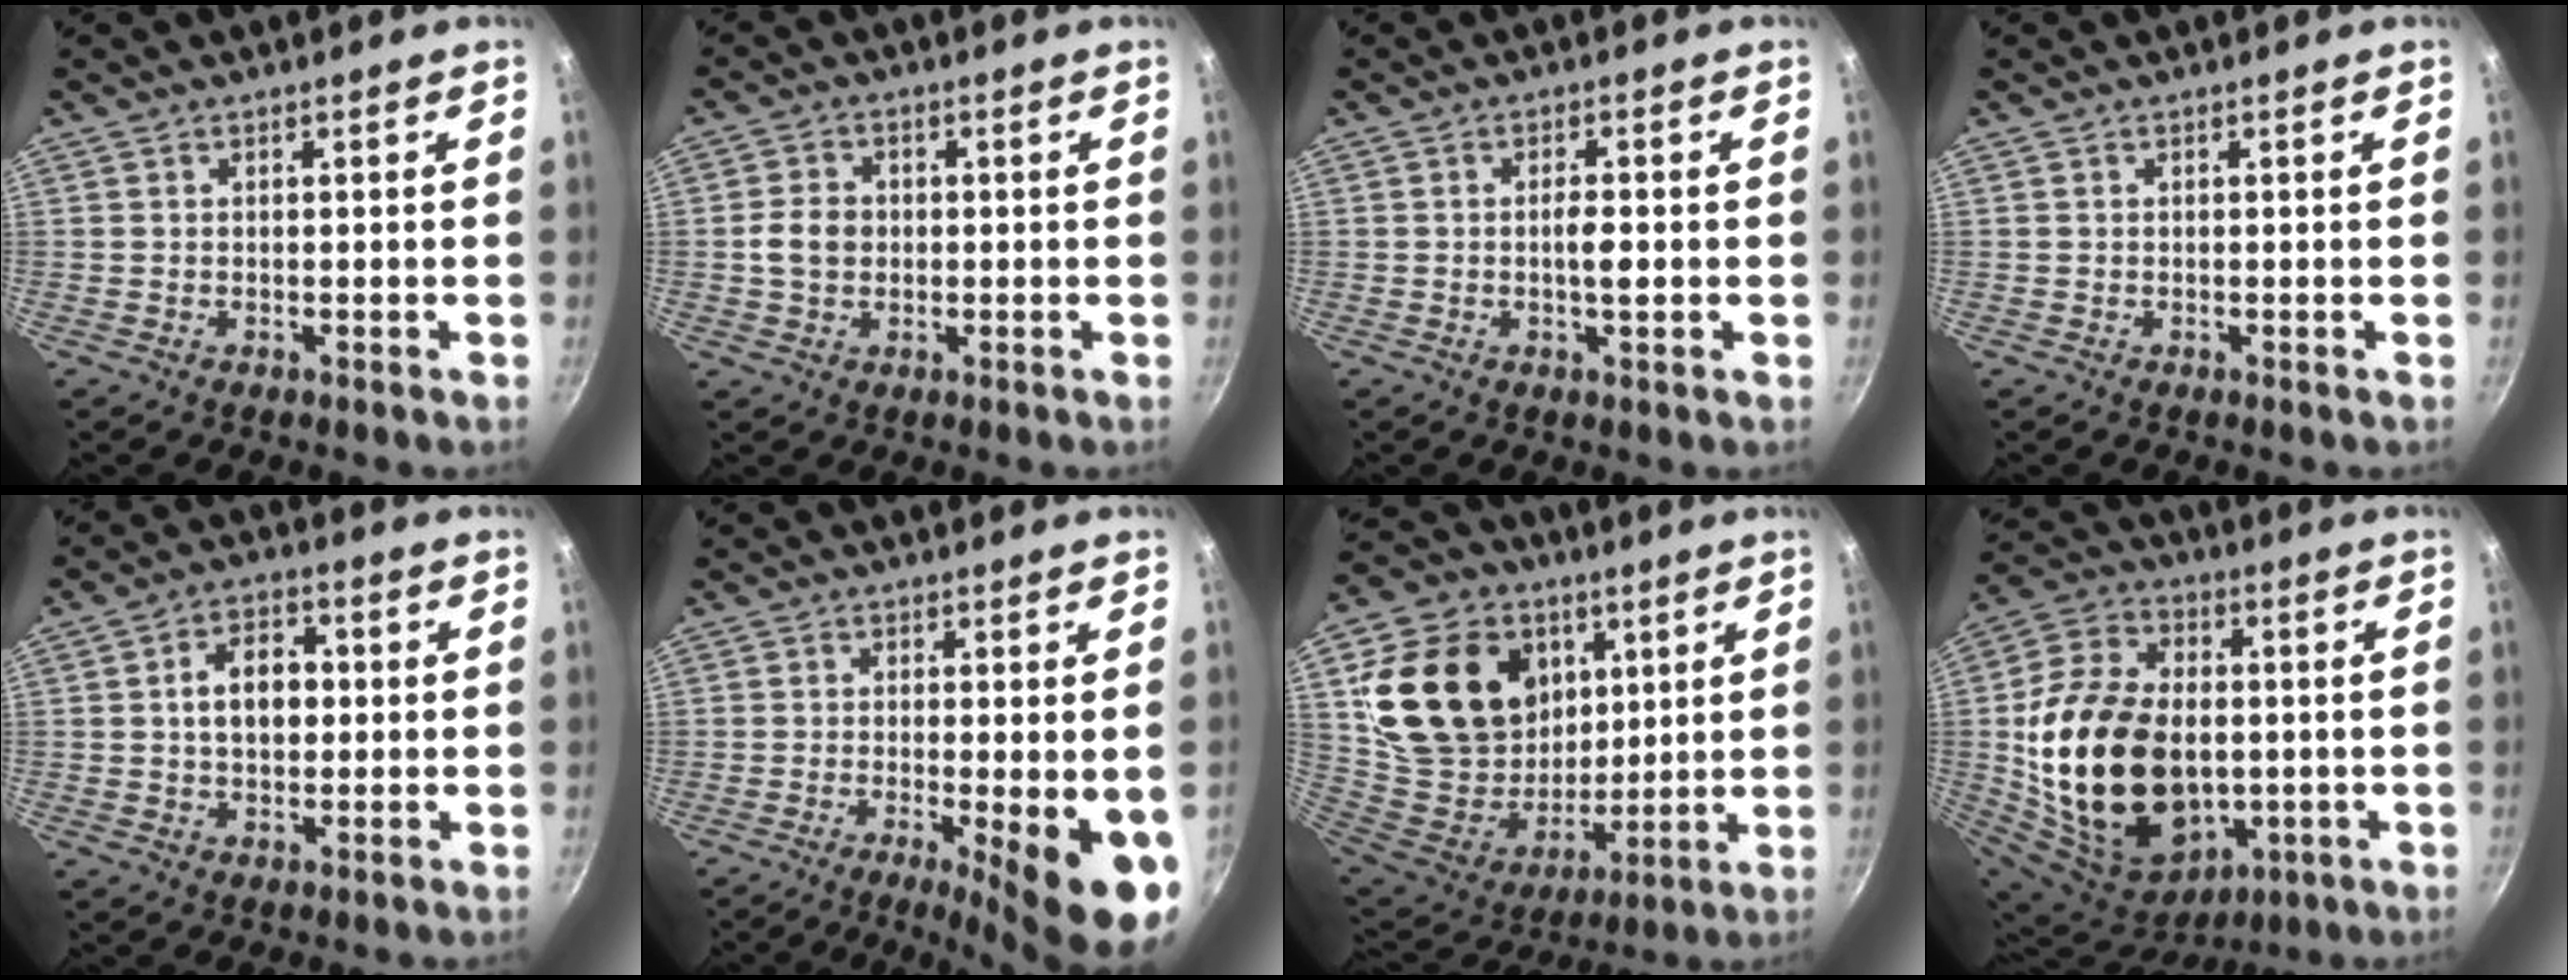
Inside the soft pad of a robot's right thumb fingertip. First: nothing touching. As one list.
[{"total": 4.9, "force": [-0.2, 4.0, 2.8], "torque": [-0.039, 0.010, -0.009]}, {"total": 3.2, "force": [-0.4, 0.9, 3.1], "torque": [-0.054, 0.001, -0.008]}, {"total": 0.0}, {"total": 8.1, "force": [0.6, 5.6, 5.8], "torque": [-0.064, 0.018, 0.002]}, {"total": 12.8, "force": [-3.8, 2.7, 11.9], "torque": [-0.153, -0.008, -0.048]}, {"total": 25.9, "force": [8.5, 19.8, 14.3], "torque": [-0.240, -0.031, 0.166]}, {"total": 28.2, "force": [-1.4, 19.2, 20.6], "torque": [-0.374, 0.008, -0.008]}]